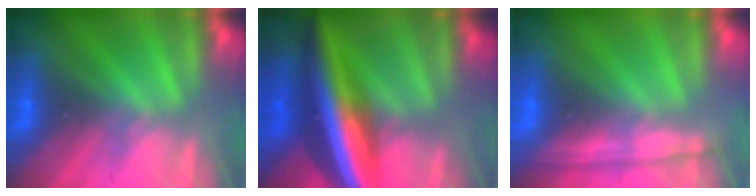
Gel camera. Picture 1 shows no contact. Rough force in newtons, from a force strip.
{"total": 8.6}
{"total": 1.2}